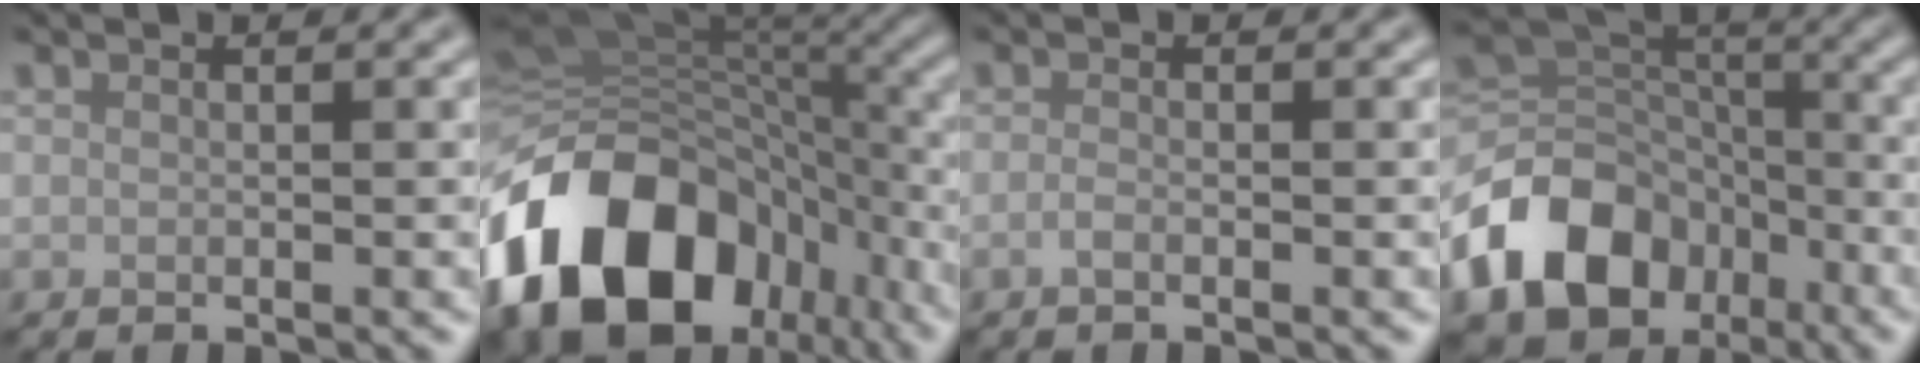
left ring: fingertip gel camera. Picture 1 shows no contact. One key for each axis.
{"total": 17.2, "fx": -7.2, "fy": 11.9, "fz": 10.1, "tx": -0.208, "ty": -0.018, "tz": -0.114}
{"total": 0.7, "fx": -0.4, "fy": 0.2, "fz": 0.5, "tx": -0.012, "ty": 0.000, "tz": -0.010}
{"total": 11.5, "fx": -5.7, "fy": 8.2, "fz": 5.7, "tx": -0.116, "ty": 0.000, "tz": -0.112}